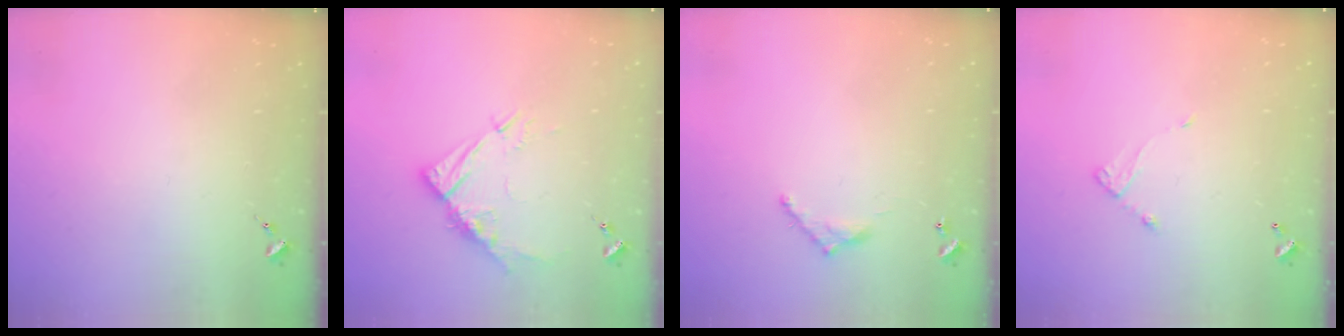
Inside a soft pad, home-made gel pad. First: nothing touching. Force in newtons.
{"total": 10.7, "press": 10.7, "slide": 0.9}
{"total": 6.3, "press": 6.3, "slide": 0.4}
{"total": 4.9, "press": 4.9, "slide": 0.4}